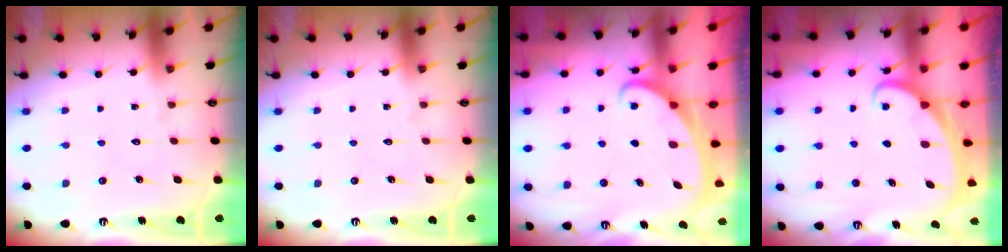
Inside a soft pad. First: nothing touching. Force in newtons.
{"total": 0.0}
{"total": 2.2, "press": 2.2, "slide": 0.3}
{"total": 1.9, "press": 1.9, "slide": 0.2}